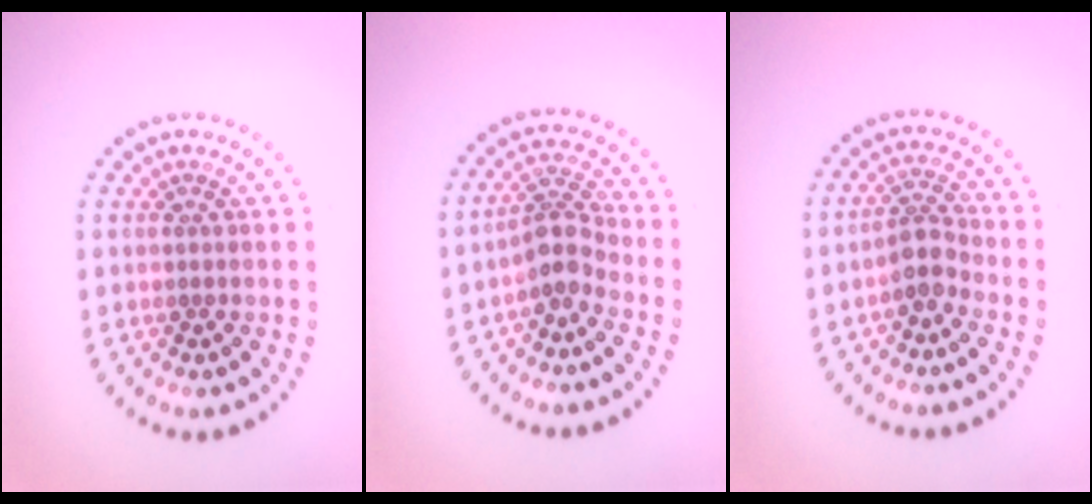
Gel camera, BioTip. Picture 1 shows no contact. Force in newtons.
{"total": 2.6, "press": 2.0, "slide": 1.7}
{"total": 2.5, "press": 1.9, "slide": 1.6}